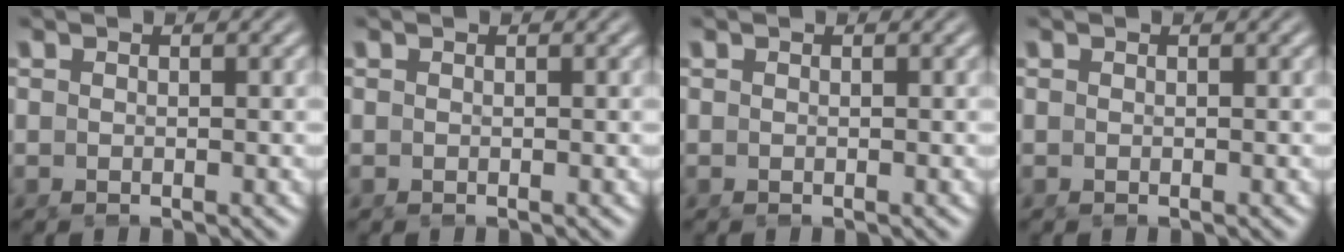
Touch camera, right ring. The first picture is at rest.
{"total": 0.0}
{"total": 0.0}
{"total": 0.0}